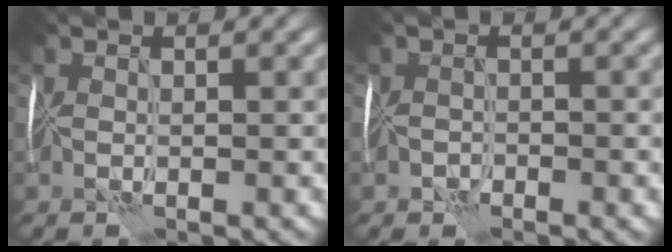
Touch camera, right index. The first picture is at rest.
{"total": 1.1, "force": [-0.8, 0.6, 0.6], "torque": [-0.011, 0.001, -0.015]}